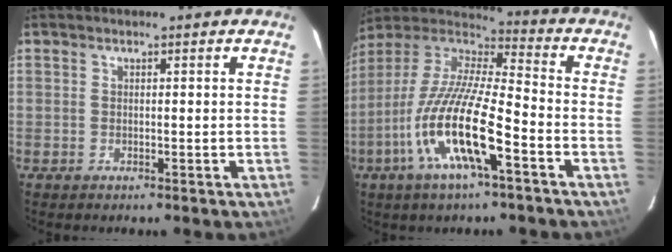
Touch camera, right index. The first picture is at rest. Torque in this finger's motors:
{"motor_torque": [1.31, -0.83, 1.05, 0.21]}